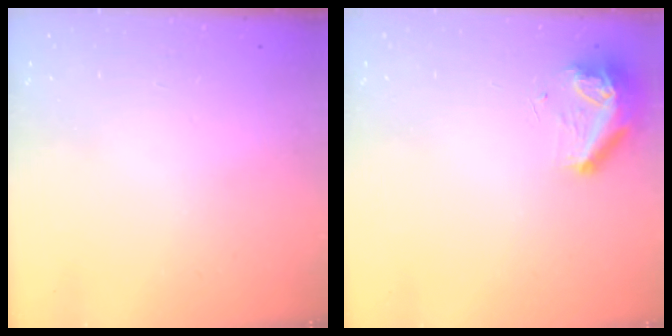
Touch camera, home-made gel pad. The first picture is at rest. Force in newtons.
{"total": 8.3, "press": 8.2, "slide": 0.9}